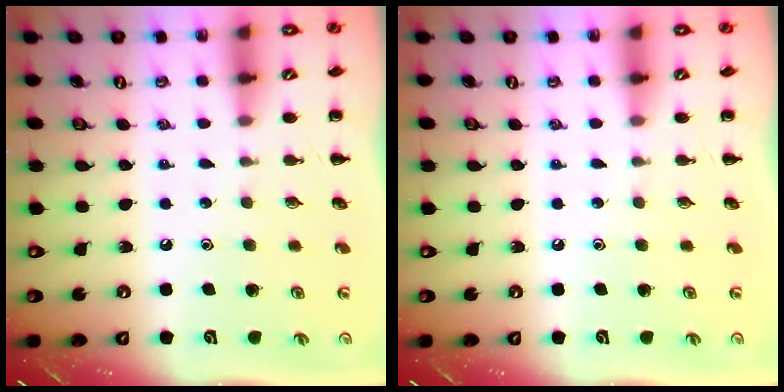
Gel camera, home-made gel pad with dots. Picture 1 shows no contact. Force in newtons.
{"total": 0.0}